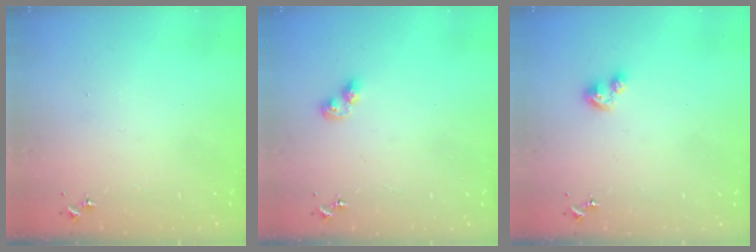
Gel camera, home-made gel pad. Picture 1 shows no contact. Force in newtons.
{"total": 5.1, "press": 5.1, "slide": 0.6}
{"total": 5.1, "press": 5.1, "slide": 0.6}